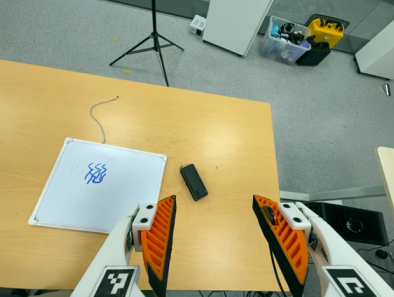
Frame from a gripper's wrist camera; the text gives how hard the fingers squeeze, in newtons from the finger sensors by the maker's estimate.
{"total": 0.0}